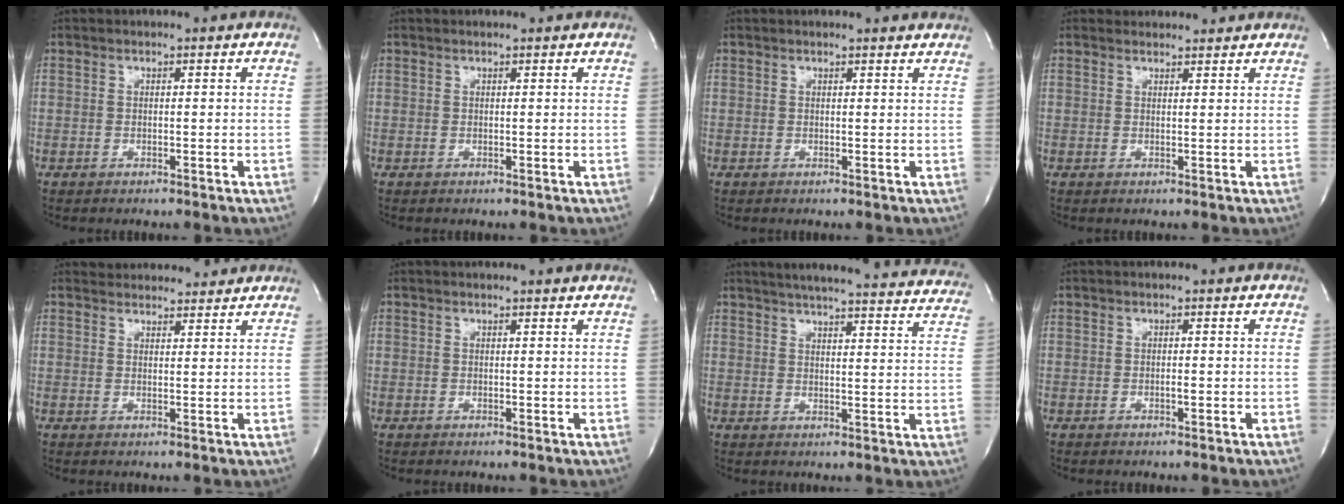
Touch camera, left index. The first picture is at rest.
{"total": 0.8, "force": [0.8, -0.1, 0.2], "torque": [-0.010, 0.001, 0.009]}
{"total": 3.3, "force": [3.2, 0.1, 0.6], "torque": [-0.014, -0.006, 0.022]}
{"total": 3.9, "force": [3.7, 1.0, 0.1], "torque": [-0.006, 0.015, 0.043]}
{"total": 8.1, "force": [7.7, 2.1, 1.1], "torque": [-0.007, 0.014, 0.090]}
{"total": 2.6, "force": [2.5, 0.1, 0.5], "torque": [-0.012, -0.004, 0.016]}
{"total": 26.5, "force": [24.2, 3.7, 10.1], "torque": [-0.150, -0.050, 0.276]}
{"total": 0.6, "force": [-0.4, 0.0, 0.4], "torque": [-0.008, -0.004, -0.010]}